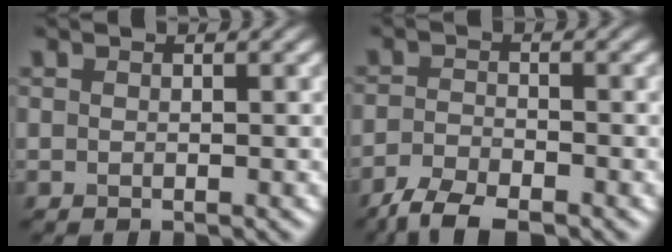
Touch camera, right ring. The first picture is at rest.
{"total": 4.0, "force": [-3.3, 1.1, 2.0], "torque": [-0.040, -0.007, -0.072]}